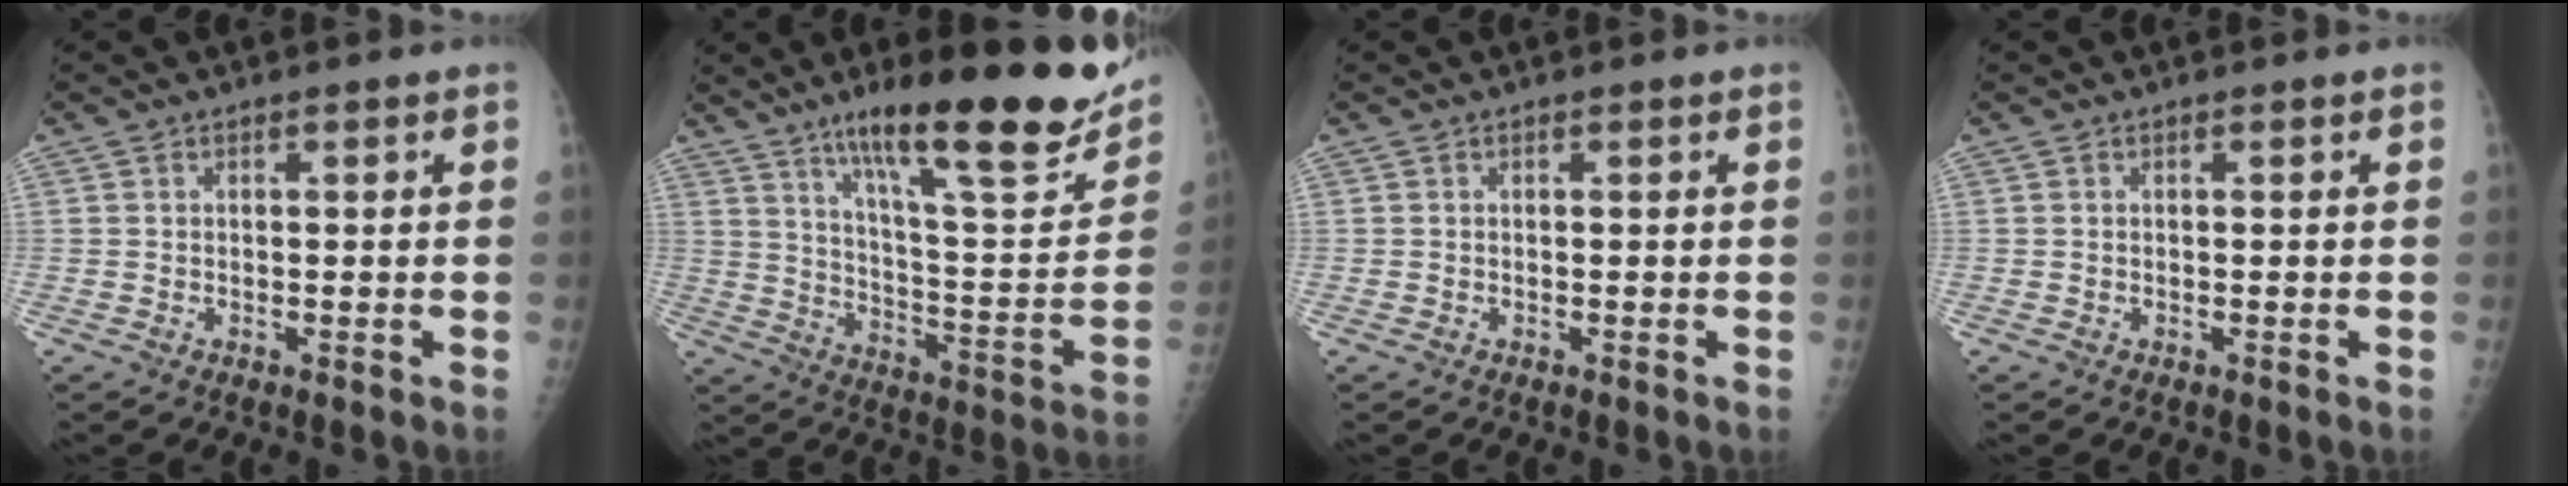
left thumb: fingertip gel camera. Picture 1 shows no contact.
{"total": 25.1, "force": [16.2, 4.8, 18.6], "torque": [-0.251, -0.060, 0.257]}
{"total": 0.0}
{"total": 0.0}